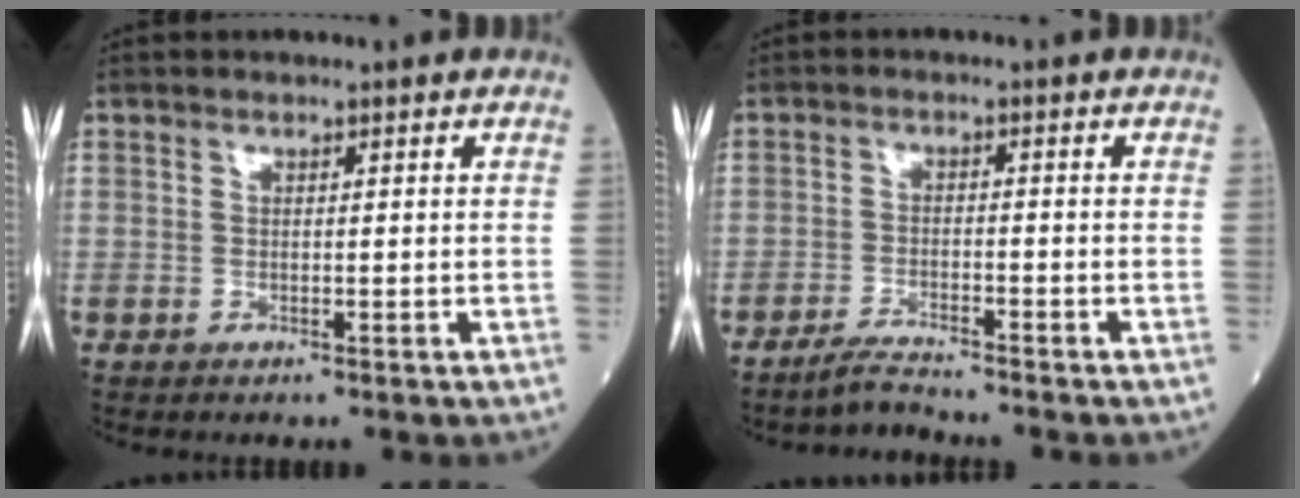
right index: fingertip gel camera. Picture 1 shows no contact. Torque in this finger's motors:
{"motor_torque": [-0.31, -0.24, 0.07, 0.00]}